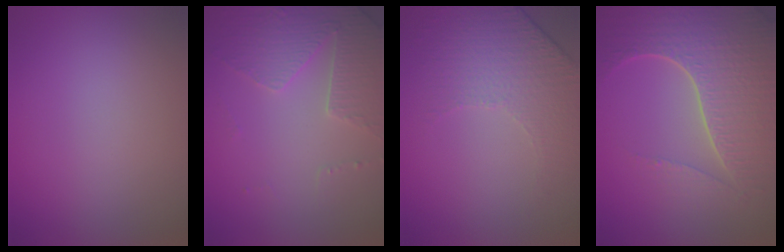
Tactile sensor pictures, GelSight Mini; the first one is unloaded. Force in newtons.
{"total": 4.7, "press": 3.4, "slide": 3.3}
{"total": 4.7, "press": 3.2, "slide": 3.4}
{"total": 7.6, "press": 5.5, "slide": 5.2}